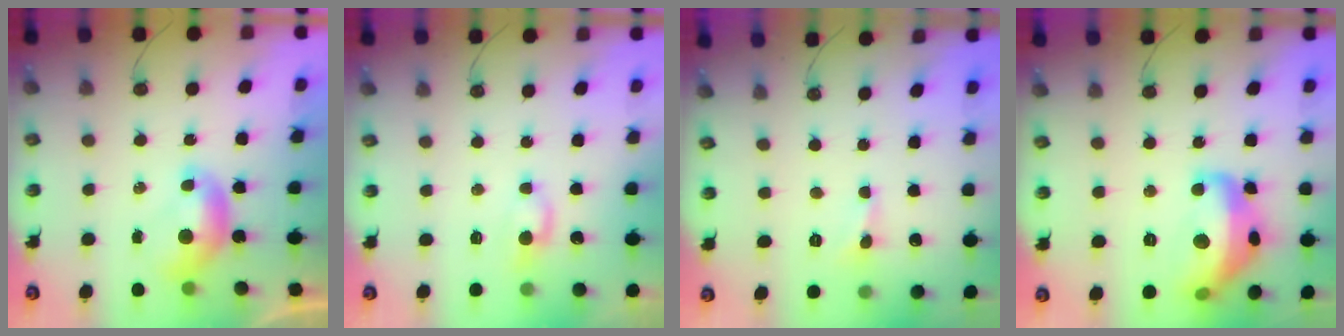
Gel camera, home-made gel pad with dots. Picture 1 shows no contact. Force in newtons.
{"total": 0.8, "press": 0.6, "slide": 0.5}
{"total": 0.0}
{"total": 11.9, "press": 11.9, "slide": 1.4}